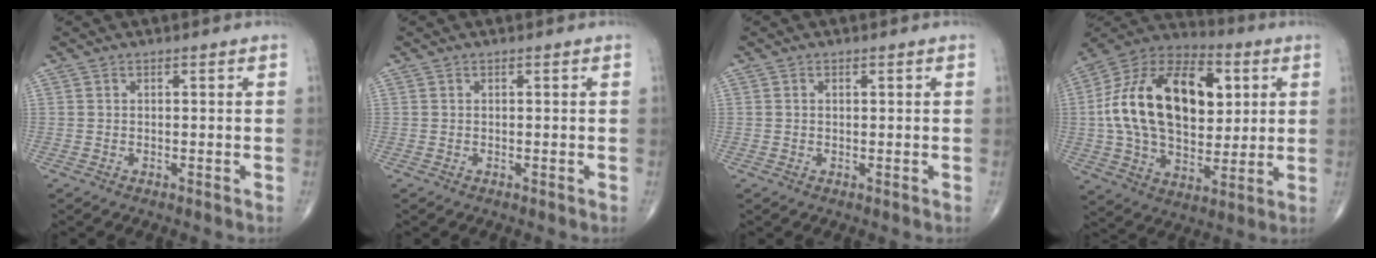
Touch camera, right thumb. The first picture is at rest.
{"total": 0.0}
{"total": 0.0}
{"total": 26.5, "force": [4.4, 16.3, 20.4], "torque": [-0.346, 0.005, 0.070]}